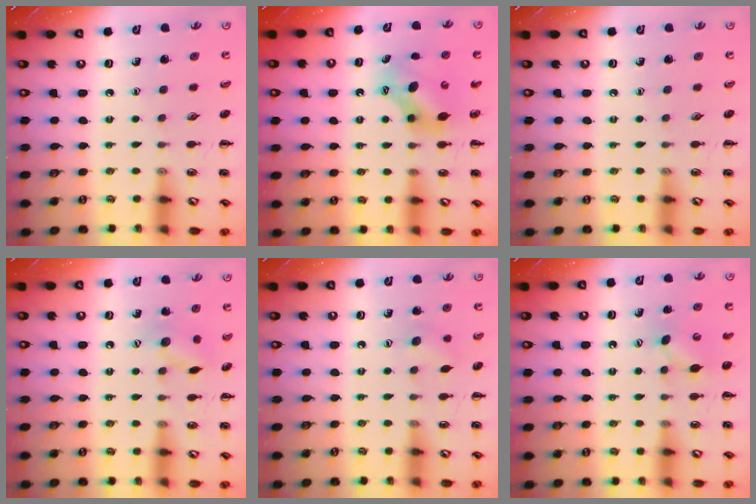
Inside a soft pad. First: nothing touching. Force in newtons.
{"total": 7.1, "press": 7.1, "slide": 1.0}
{"total": 0.0}
{"total": 8.6, "press": 8.5, "slide": 0.8}
{"total": 7.6, "press": 7.4, "slide": 1.6}
{"total": 4.8, "press": 4.7, "slide": 1.3}